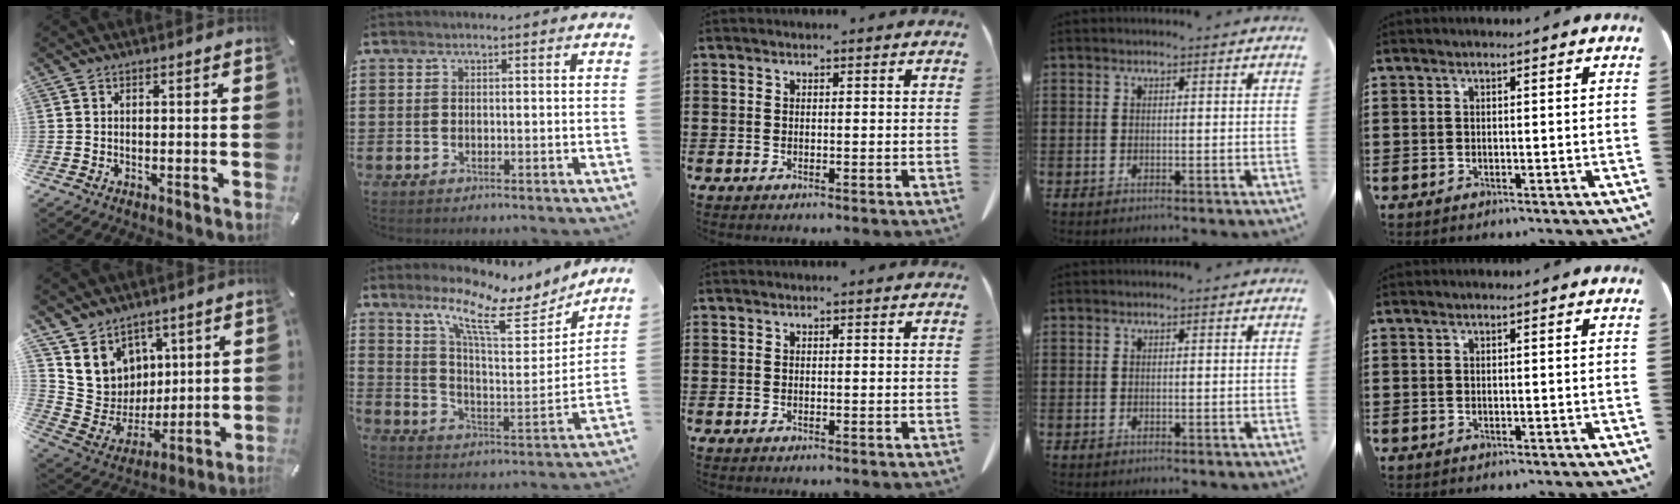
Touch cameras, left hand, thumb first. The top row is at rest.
{"thumb": {"total": 11.6, "force": [5.6, 10.1, 0.9], "torque": [-0.040, -0.056, 0.122]}, "index": {"total": 11.4, "force": [8.7, 2.1, 7.1], "torque": [-0.151, -0.047, 0.144]}}